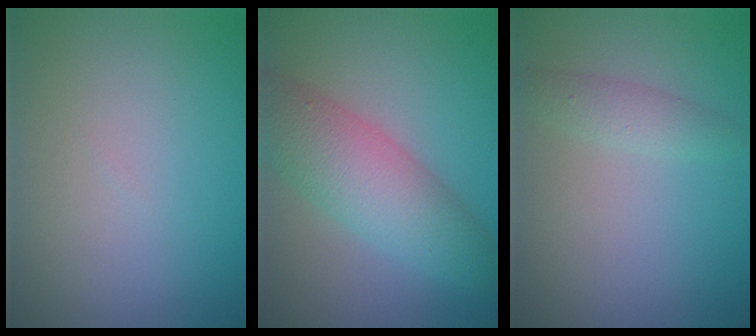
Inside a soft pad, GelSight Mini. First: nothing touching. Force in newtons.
{"total": 6.7, "press": 6.7, "slide": 0.2}
{"total": 1.7, "press": 1.7, "slide": 0.1}